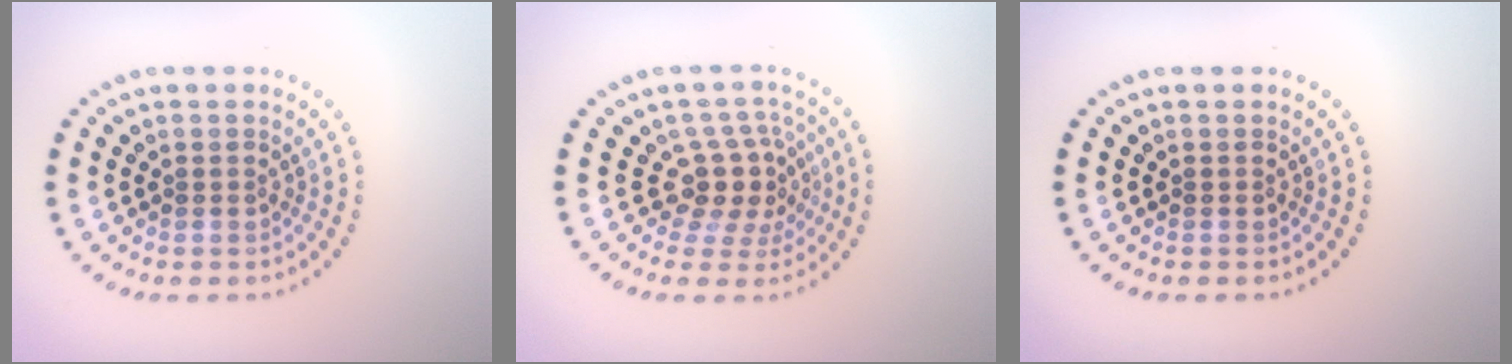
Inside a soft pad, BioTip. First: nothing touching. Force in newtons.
{"total": 3.8, "press": 2.8, "slide": 2.5}
{"total": 0.0}